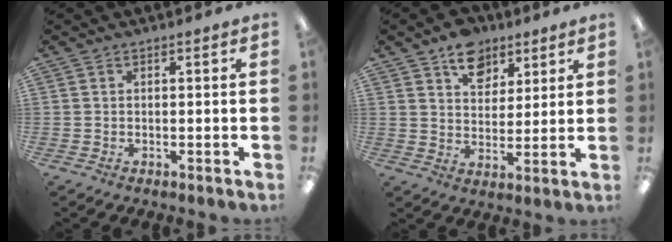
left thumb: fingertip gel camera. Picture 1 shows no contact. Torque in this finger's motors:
{"motor_torque": [0.76, 0.64, 0.48, -0.31, 0.02]}